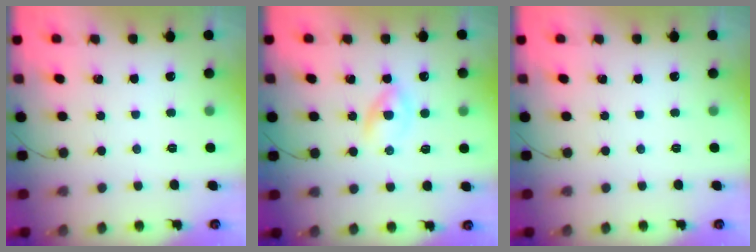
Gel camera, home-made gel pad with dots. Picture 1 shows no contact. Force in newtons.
{"total": 2.5, "press": 2.2, "slide": 1.2}
{"total": 0.0}